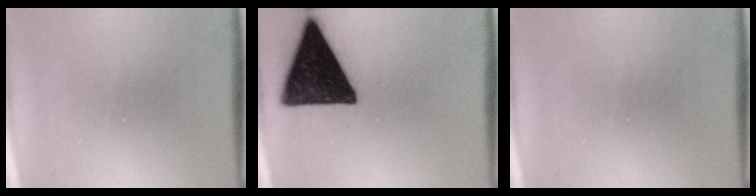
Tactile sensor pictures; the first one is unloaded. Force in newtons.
{"total": 18.1}
{"total": 0.0}